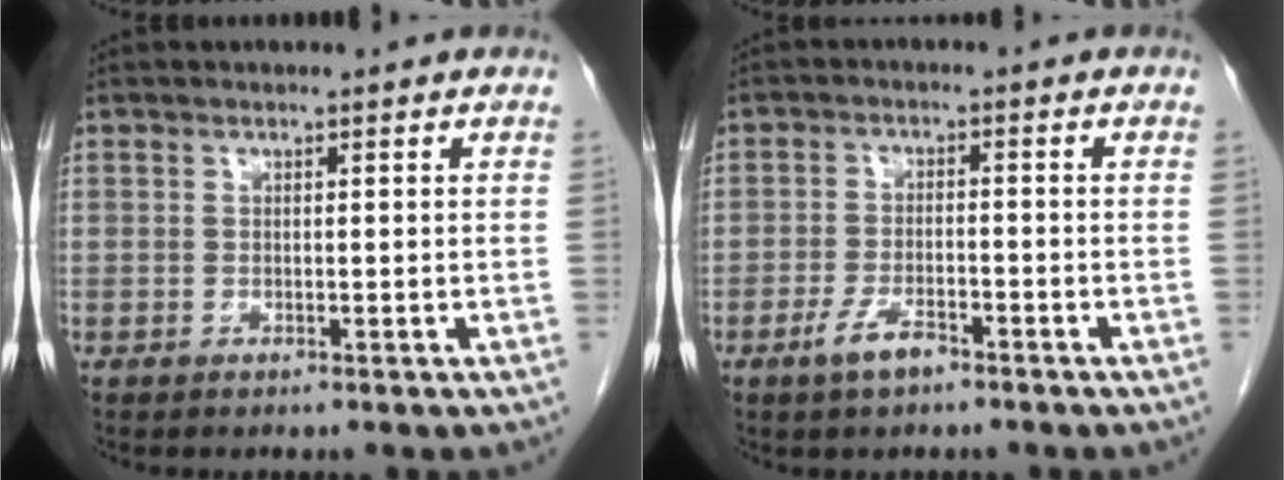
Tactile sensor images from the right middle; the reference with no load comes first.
{"total": 3.9, "force": [-2.7, 1.2, 2.6], "torque": [-0.057, 0.000, -0.049]}